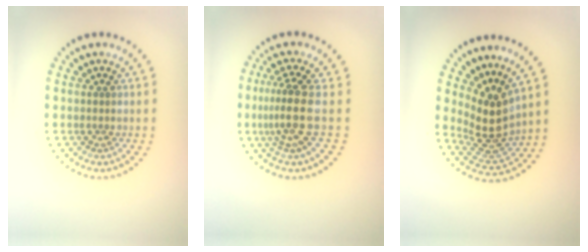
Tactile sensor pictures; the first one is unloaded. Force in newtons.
{"total": 3.6, "press": 2.7, "slide": 2.4}
{"total": 4.3, "press": 3.1, "slide": 3.0}